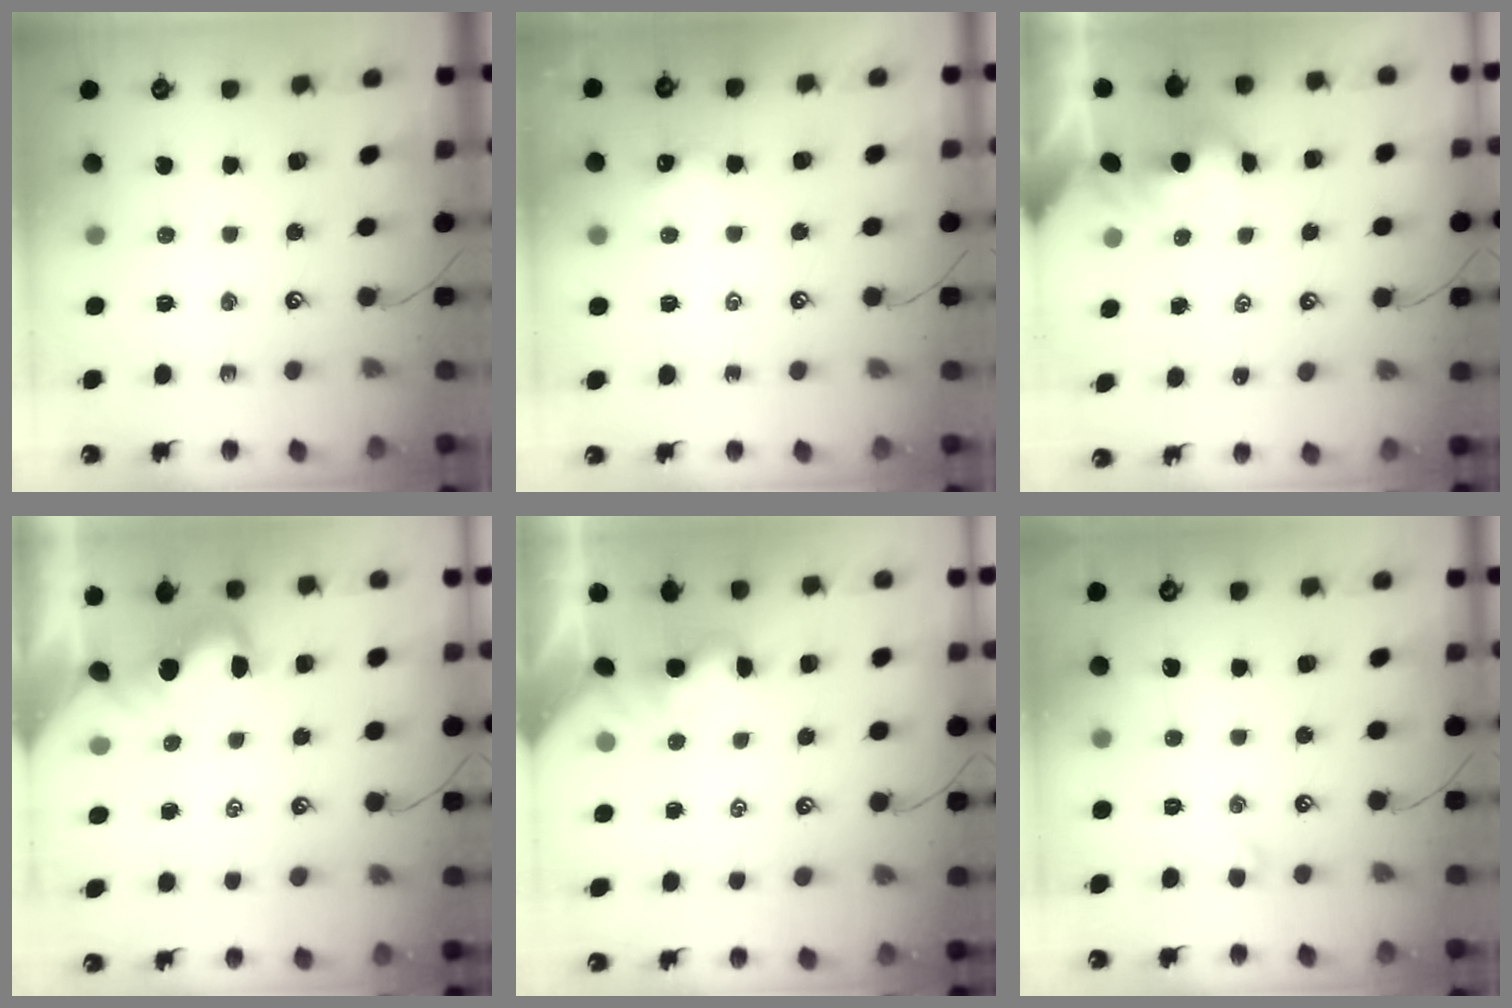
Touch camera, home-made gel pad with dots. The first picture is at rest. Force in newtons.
{"total": 0.8, "press": 0.8, "slide": 0.3}
{"total": 1.7, "press": 1.7, "slide": 0.2}
{"total": 2.1, "press": 2.0, "slide": 0.5}
{"total": 1.8, "press": 1.7, "slide": 0.5}
{"total": 0.0}